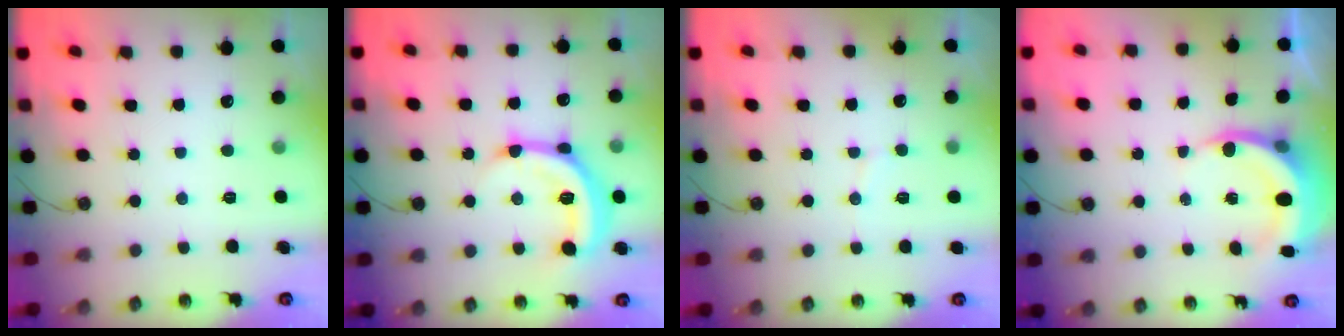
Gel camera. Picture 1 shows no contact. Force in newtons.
{"total": 16.3, "press": 16.3, "slide": 0.1}
{"total": 4.7, "press": 4.5, "slide": 1.4}
{"total": 6.4, "press": 6.2, "slide": 1.4}